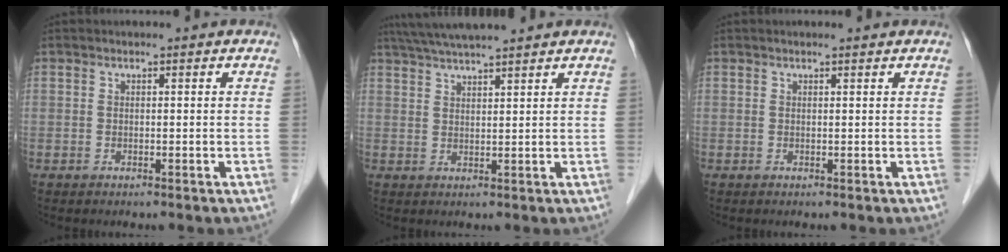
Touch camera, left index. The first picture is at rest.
{"total": 8.2, "force": [7.2, -0.3, 3.9], "torque": [-0.067, 0.032, 0.113]}
{"total": 0.9, "force": [0.9, -0.1, 0.3], "torque": [-0.009, 0.004, 0.014]}